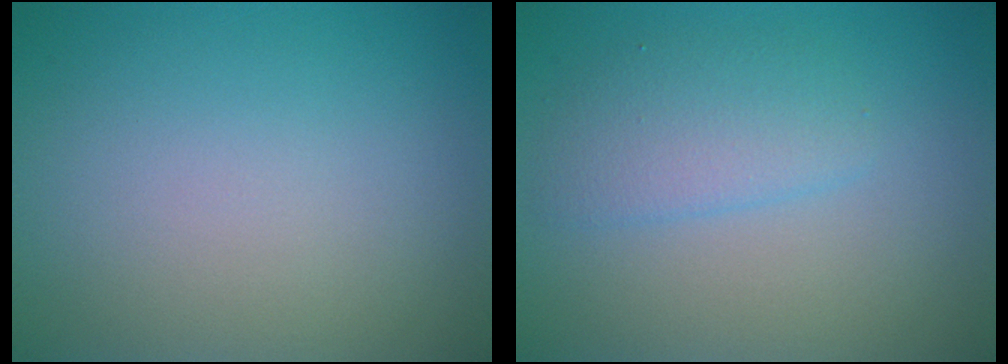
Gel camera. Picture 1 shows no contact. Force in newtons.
{"total": 2.8, "press": 2.8, "slide": 0.1}